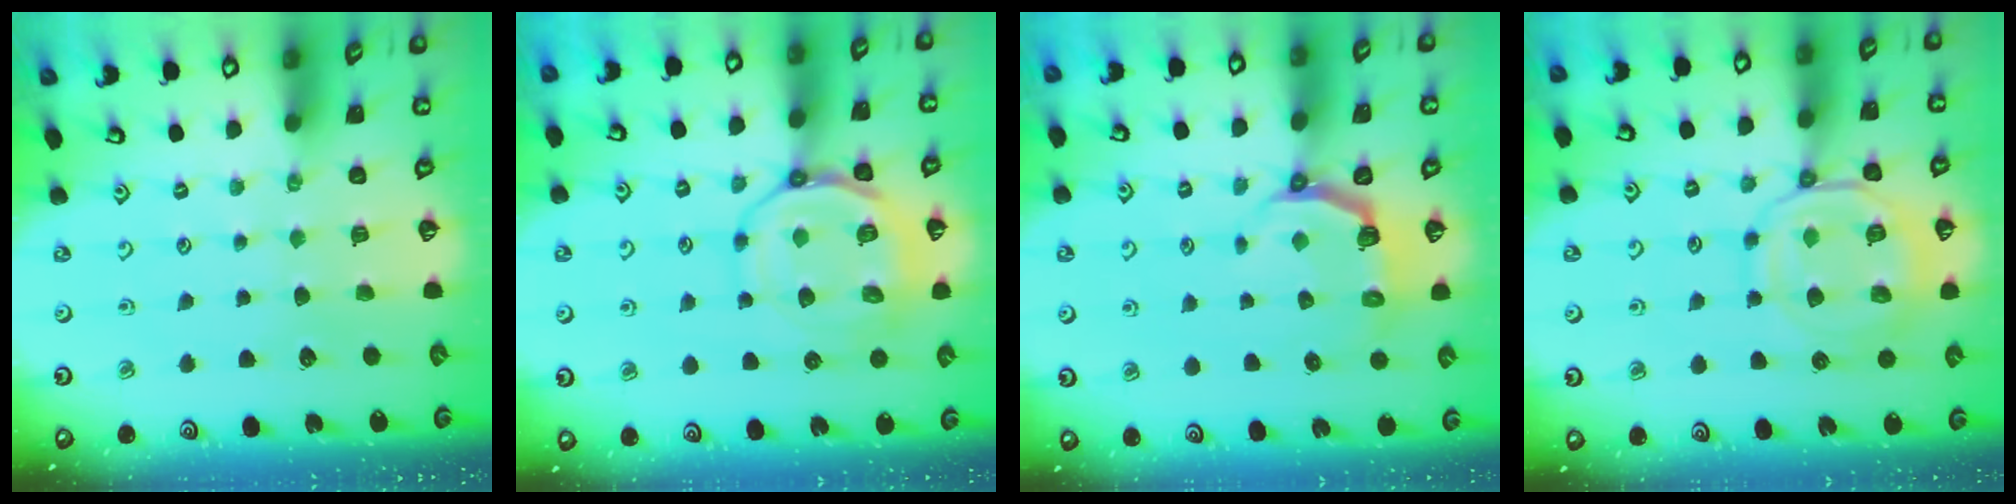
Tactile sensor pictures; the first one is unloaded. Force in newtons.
{"total": 13.4, "press": 13.3, "slide": 1.7}
{"total": 4.5, "press": 3.0, "slide": 3.4}
{"total": 12.7, "press": 12.6, "slide": 1.5}